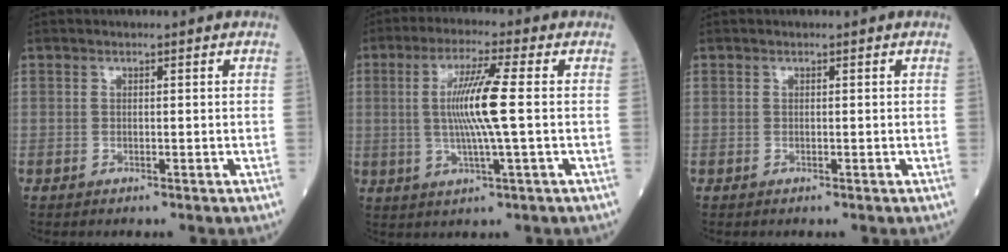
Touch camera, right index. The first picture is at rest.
{"total": 8.9, "force": [0.4, -0.7, 8.9], "torque": [-0.177, -0.002, 0.006]}
{"total": 0.0}